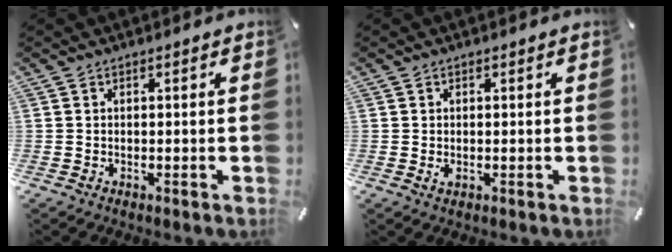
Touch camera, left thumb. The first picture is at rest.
{"total": 1.0, "force": [0.0, 0.6, 0.8], "torque": [-0.007, -0.003, -0.002]}